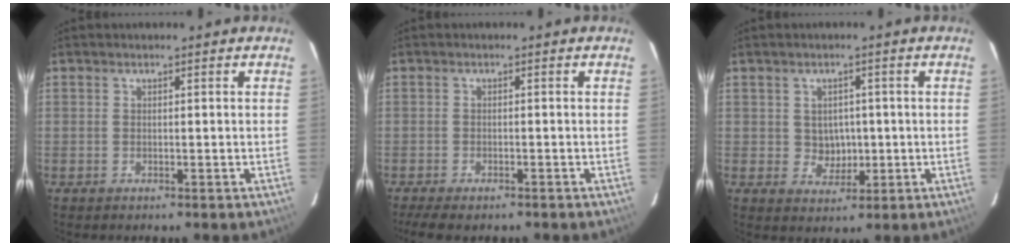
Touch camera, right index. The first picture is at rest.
{"total": 5.7, "force": [-4.6, 1.7, 3.0], "torque": [-0.076, -0.021, -0.076]}
{"total": 4.0, "force": [0.1, 3.8, 1.3], "torque": [-0.022, 0.007, 0.011]}